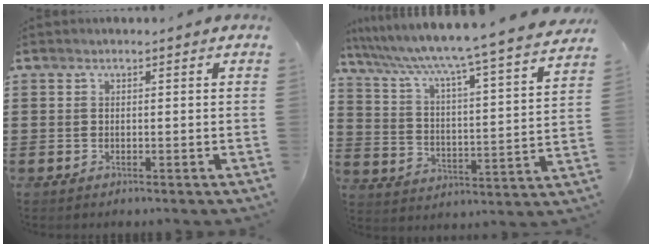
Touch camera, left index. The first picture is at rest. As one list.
[{"total": 5.6, "force": [4.9, -1.2, 2.5], "torque": [-0.072, -0.059, 0.067]}]